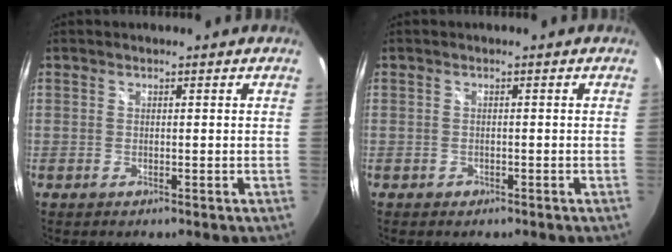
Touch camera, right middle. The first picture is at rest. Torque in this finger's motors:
{"motor_torque": [-0.07, 0.12, -0.05, -0.01]}